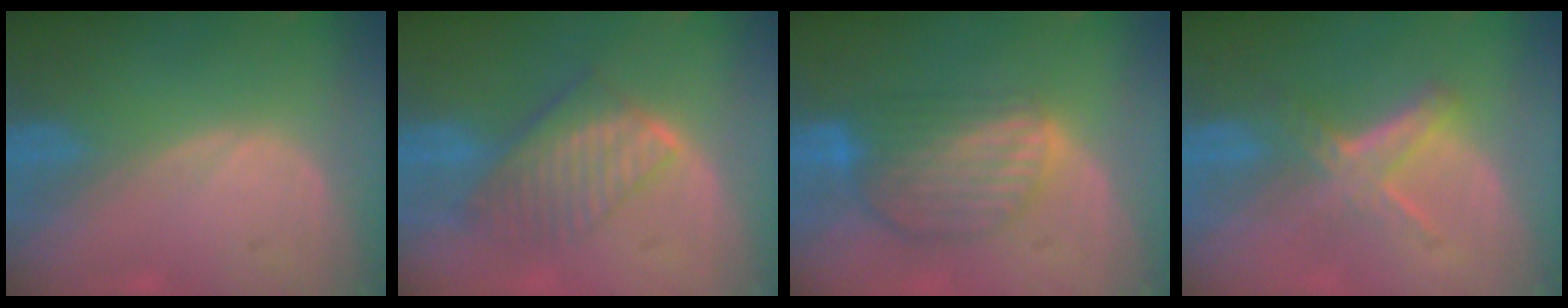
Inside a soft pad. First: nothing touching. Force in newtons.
{"total": 7.6, "press": 6.9, "slide": 3.2}
{"total": 8.1, "press": 7.3, "slide": 3.6}
{"total": 5.0, "press": 4.9, "slide": 0.8}